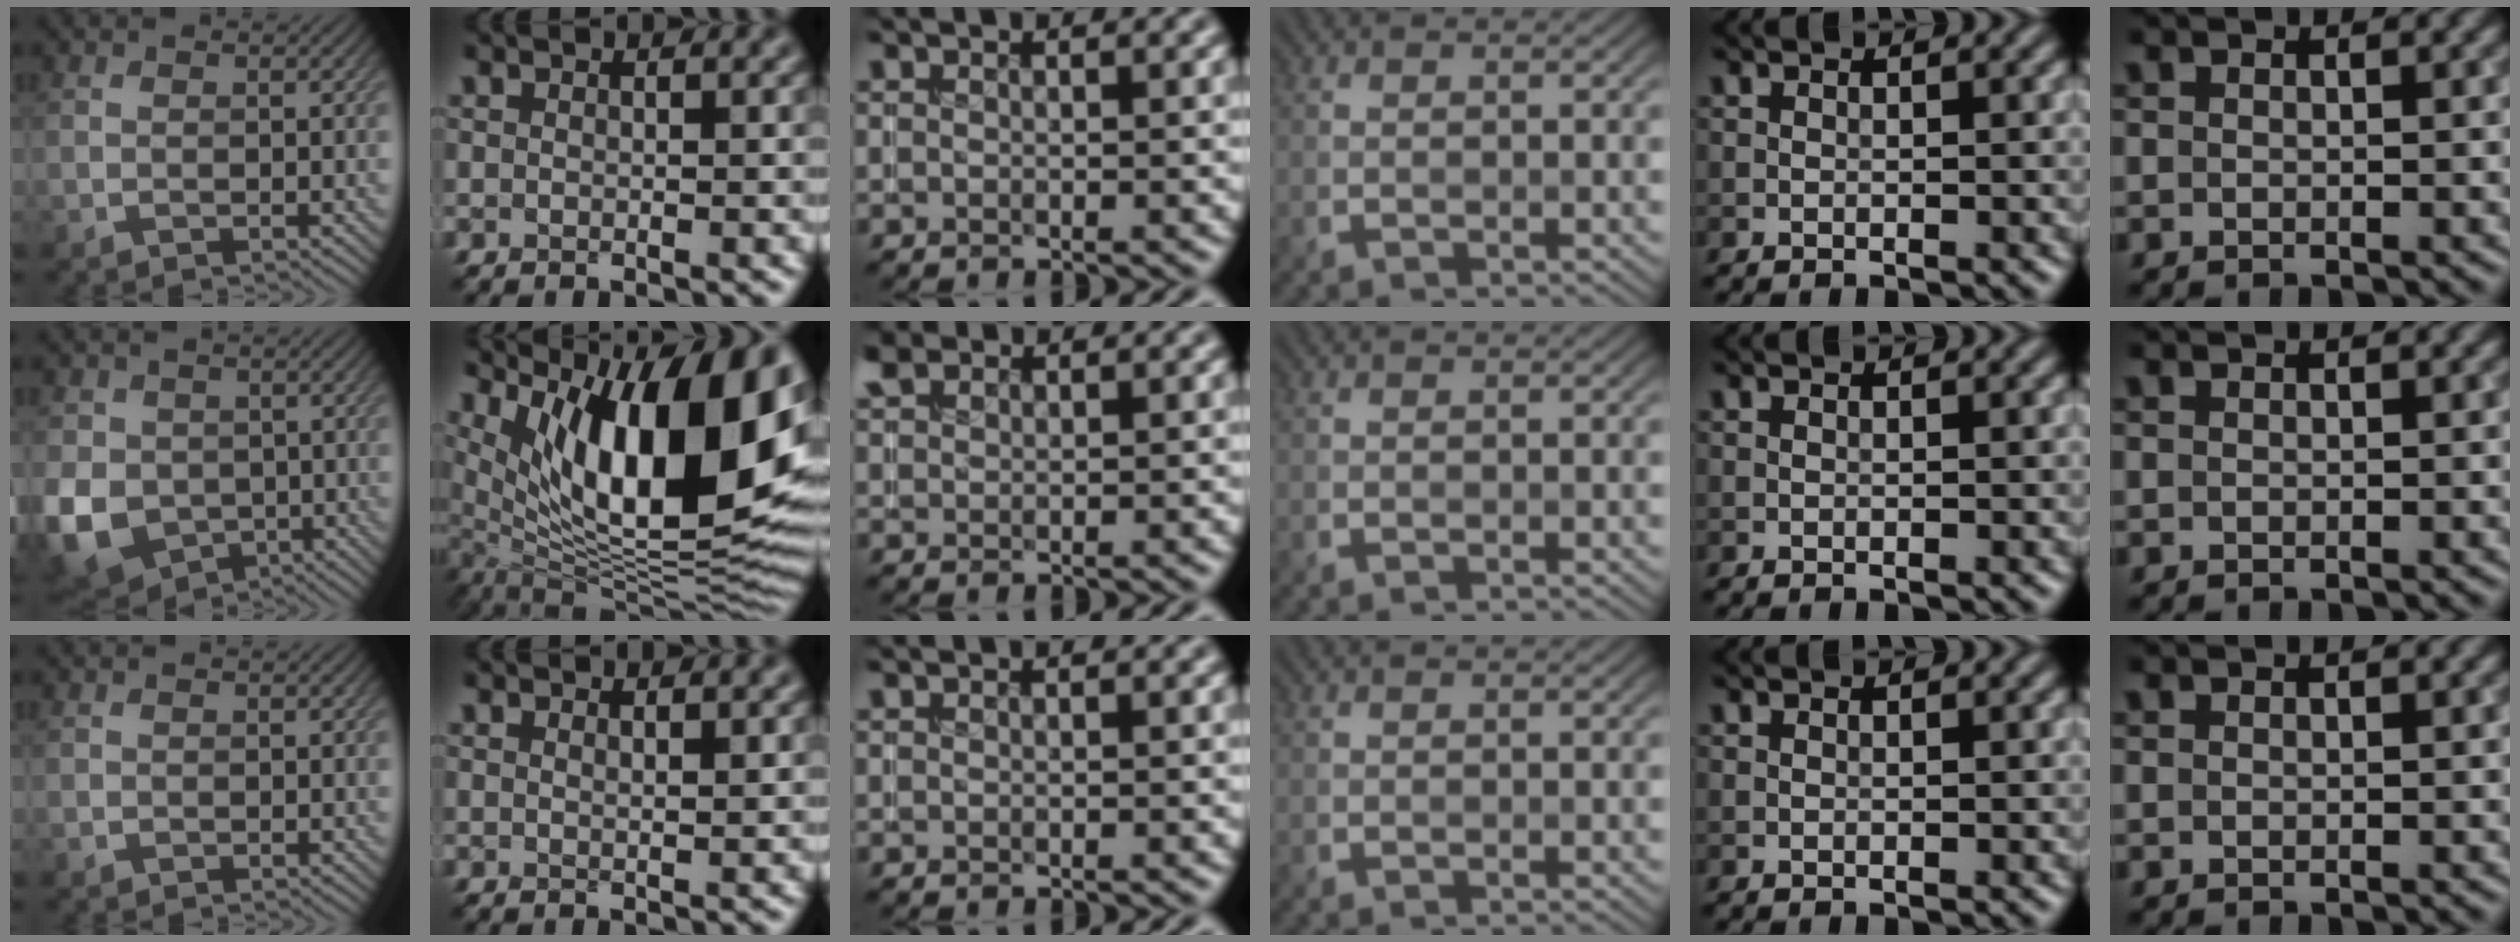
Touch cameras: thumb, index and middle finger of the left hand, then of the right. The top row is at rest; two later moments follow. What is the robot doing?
{"motion": "insert", "object": "coin"}